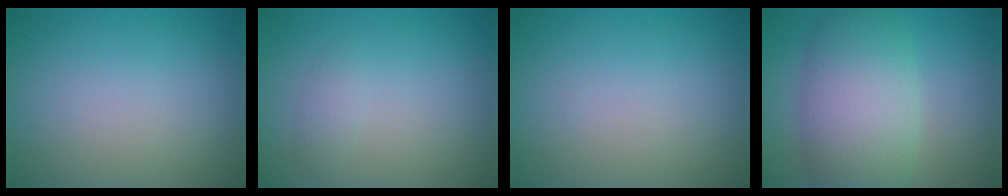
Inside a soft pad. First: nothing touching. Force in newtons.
{"total": 0.9, "press": 0.9, "slide": 0.0}
{"total": 0.0}
{"total": 8.0, "press": 8.0, "slide": 0.2}